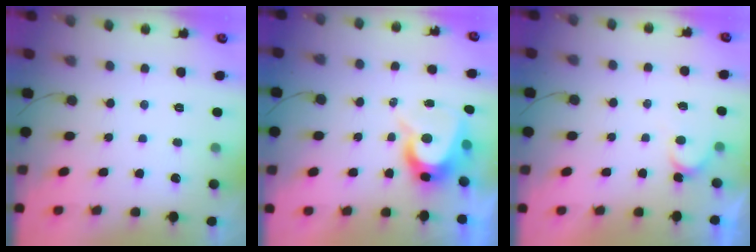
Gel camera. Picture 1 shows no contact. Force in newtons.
{"total": 8.4, "press": 8.3, "slide": 0.6}
{"total": 3.5, "press": 3.5, "slide": 0.3}